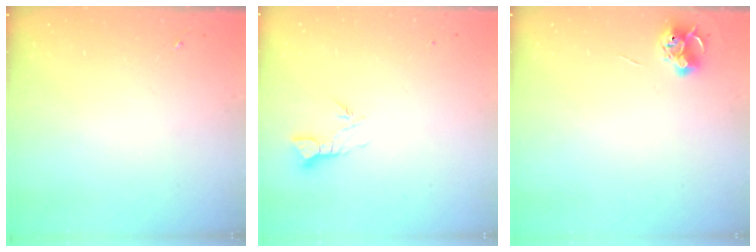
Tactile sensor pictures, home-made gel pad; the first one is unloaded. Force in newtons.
{"total": 3.4, "press": 3.4, "slide": 0.2}
{"total": 6.5, "press": 6.5, "slide": 0.8}